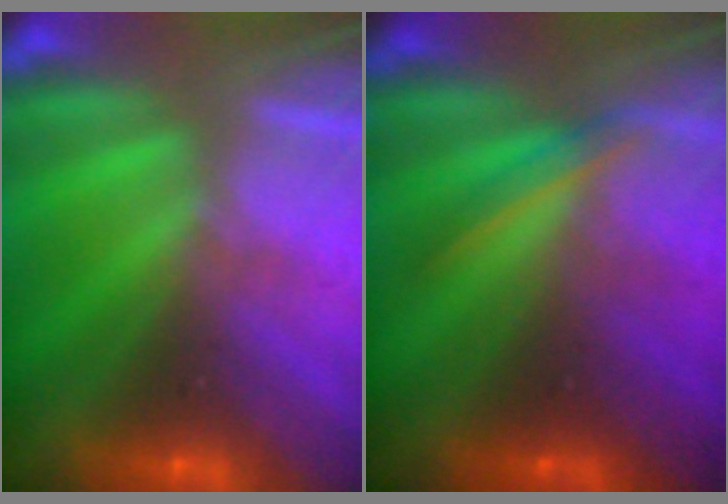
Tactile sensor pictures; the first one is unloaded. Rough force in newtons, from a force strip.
{"total": 1.9}